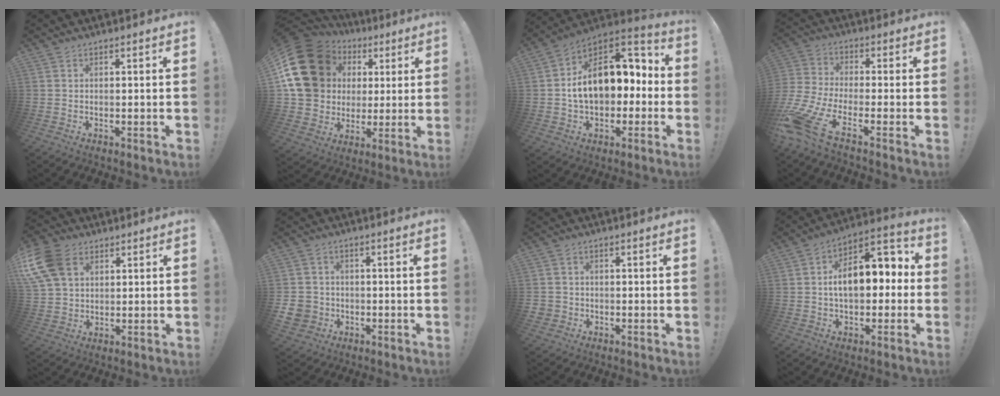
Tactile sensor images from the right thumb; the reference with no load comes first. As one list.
[{"total": 22.5, "force": [5.6, 18.2, 11.9], "torque": [-0.206, -0.016, 0.138]}, {"total": 18.5, "force": [2.1, 12.3, 13.6], "torque": [-0.189, 0.004, 0.049]}, {"total": 10.6, "force": [-6.8, 2.9, 7.6], "torque": [-0.172, 0.016, -0.126]}, {"total": 14.3, "force": [5.1, 10.3, 8.5], "torque": [-0.170, -0.013, 0.103]}, {"total": 6.4, "force": [-1.5, 5.8, 2.2], "torque": [-0.042, 0.013, -0.025]}, {"total": 2.4, "force": [-0.6, 2.1, 0.9], "torque": [-0.010, 0.002, -0.010]}, {"total": 12.3, "force": [0.6, 7.4, 9.8], "torque": [-0.144, 0.012, 0.013]}]